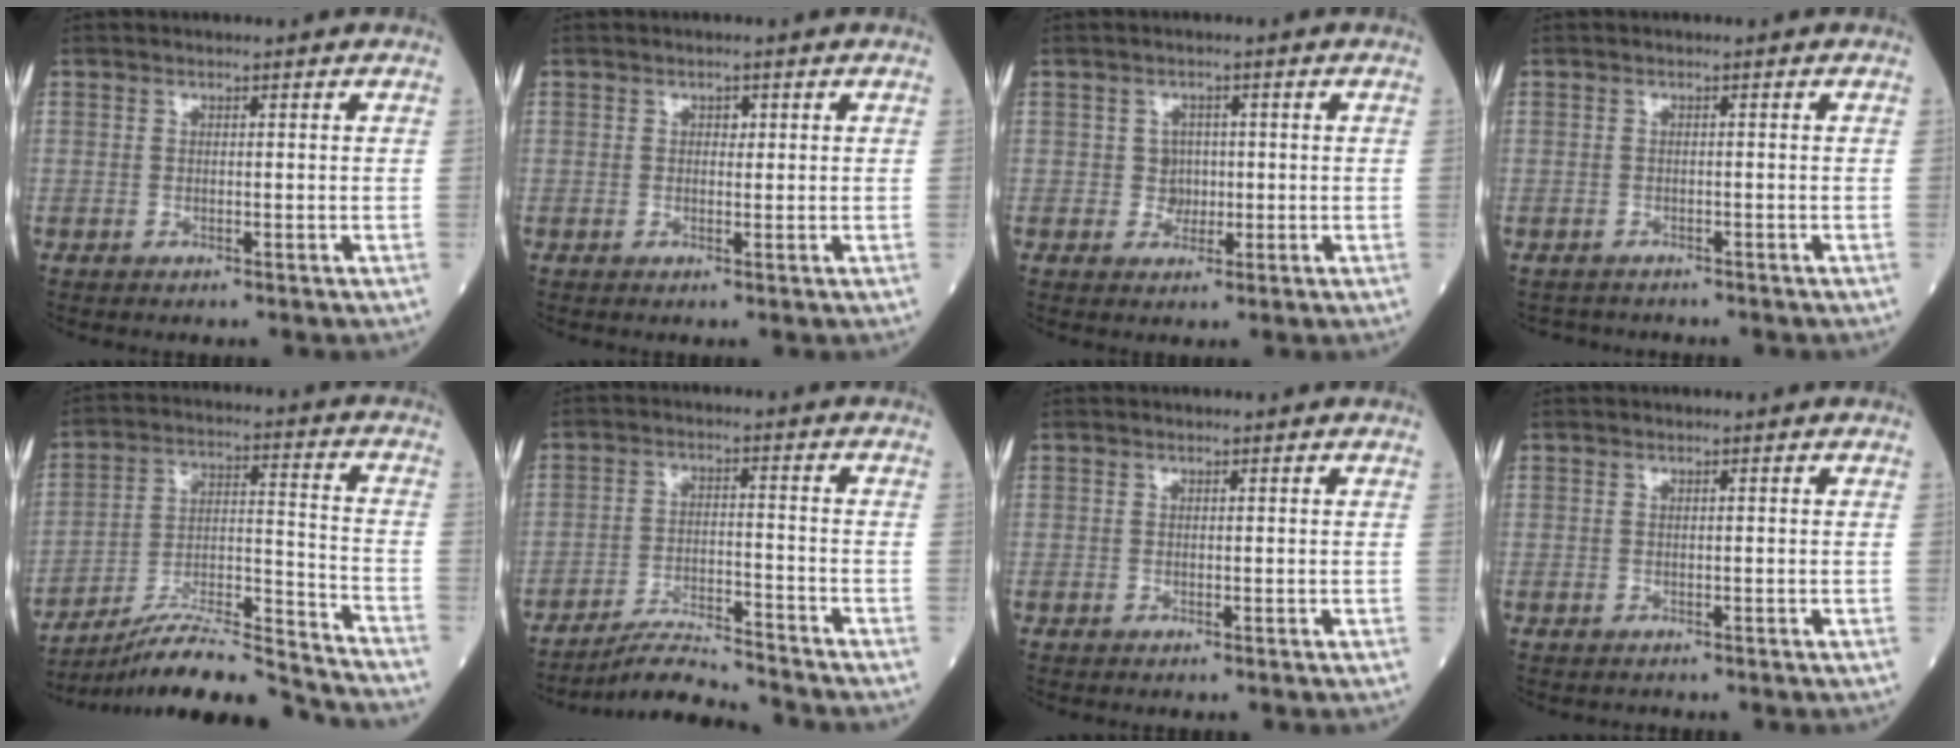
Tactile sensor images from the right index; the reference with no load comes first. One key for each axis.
{"total": 0.9, "fx": 0.3, "fy": 0.7, "fz": 0.5, "tx": -0.006, "ty": 0.001, "tz": 0.004}
{"total": 2.1, "fx": 0.2, "fy": 2.1, "fz": 0.6, "tx": -0.005, "ty": 0.005, "tz": 0.006}
{"total": 2.3, "fx": -2.1, "fy": 0.9, "fz": -0.2, "tx": -0.002, "ty": -0.003, "tz": -0.032}
{"total": 18.7, "fx": -17.6, "fy": -0.2, "fz": 6.2, "tx": -0.118, "ty": 0.006, "tz": -0.289}
{"total": 7.6, "fx": -7.5, "fy": -0.8, "fz": 1.0, "tx": -0.018, "ty": -0.006, "tz": -0.134}
{"total": 0.0}
{"total": 0.0}